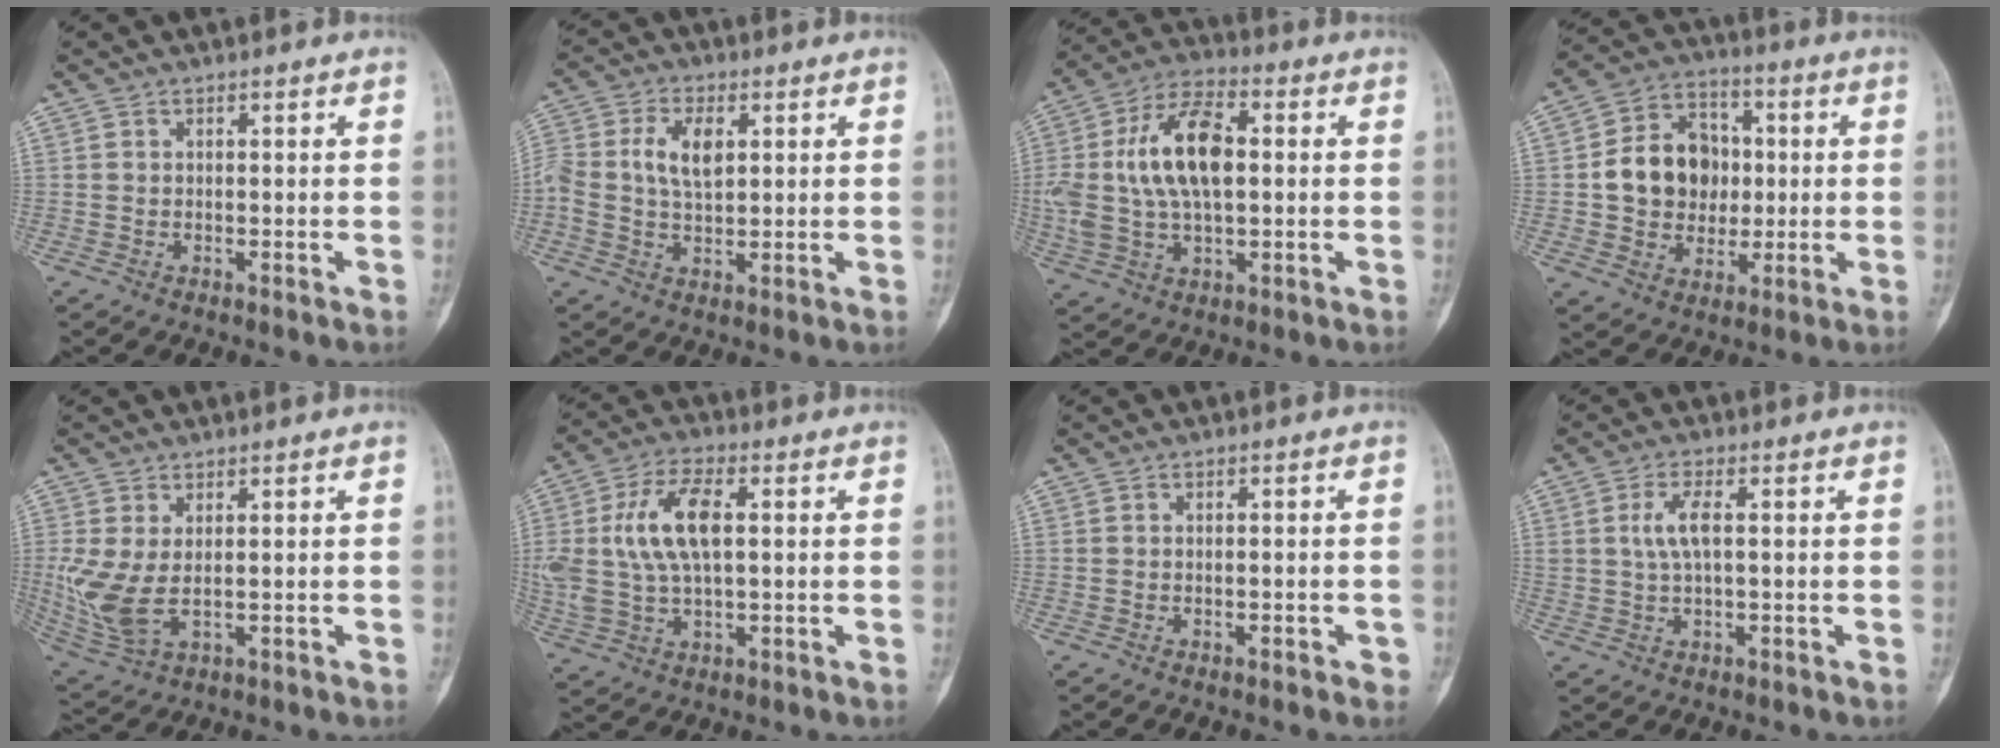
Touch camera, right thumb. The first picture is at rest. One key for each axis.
{"total": 8.8, "fx": 1.4, "fy": 5.3, "fz": 6.9, "tx": -0.143, "ty": 0.008, "tz": 0.027}
{"total": 16.7, "fx": 1.7, "fy": 8.8, "fz": 14.1, "tx": -0.280, "ty": 0.022, "tz": 0.032}
{"total": 14.1, "fx": 0.5, "fy": 11.6, "fz": 8.0, "tx": -0.094, "ty": 0.020, "tz": 0.010}
{"total": 8.1, "fx": 0.3, "fy": 4.3, "fz": 6.9, "tx": -0.166, "ty": -0.007, "tz": 0.021}
{"total": 13.0, "fx": 2.0, "fy": 6.3, "fz": 11.2, "tx": -0.237, "ty": 0.011, "tz": 0.042}
{"total": 1.7, "fx": -0.8, "fy": 0.8, "fz": 1.3, "tx": -0.019, "ty": 0.006, "tz": -0.007}
{"total": 4.6, "fx": 0.8, "fy": 1.6, "fz": 4.2, "tx": -0.096, "ty": 0.007, "tz": 0.019}